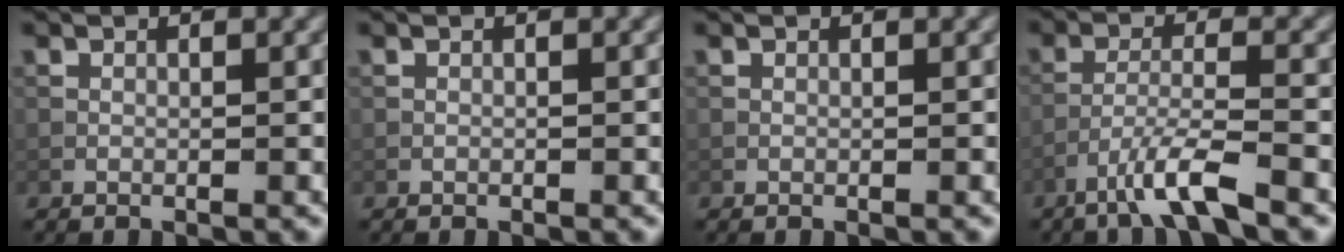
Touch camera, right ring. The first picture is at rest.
{"total": 0.0}
{"total": 0.0}
{"total": 4.4, "force": [-3.1, 0.2, 3.1], "torque": [-0.061, 0.006, -0.069]}